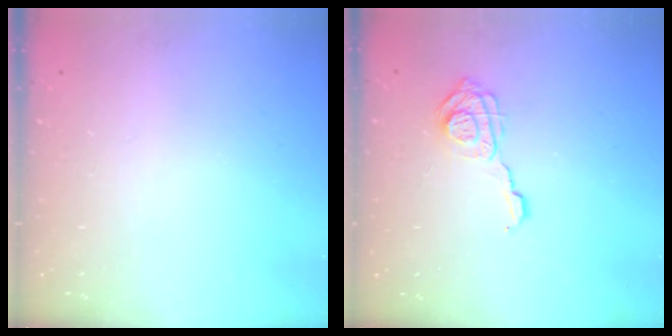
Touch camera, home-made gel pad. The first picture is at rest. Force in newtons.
{"total": 11.7, "press": 11.6, "slide": 1.0}